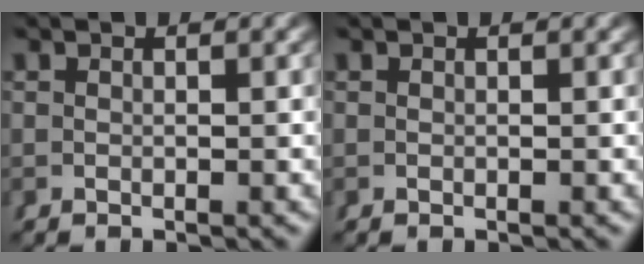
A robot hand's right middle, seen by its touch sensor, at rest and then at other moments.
{"total": 0.0}